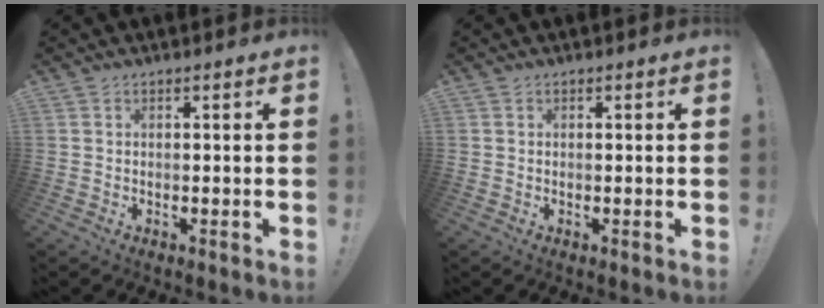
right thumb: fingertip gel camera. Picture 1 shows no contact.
{"total": 0.0}